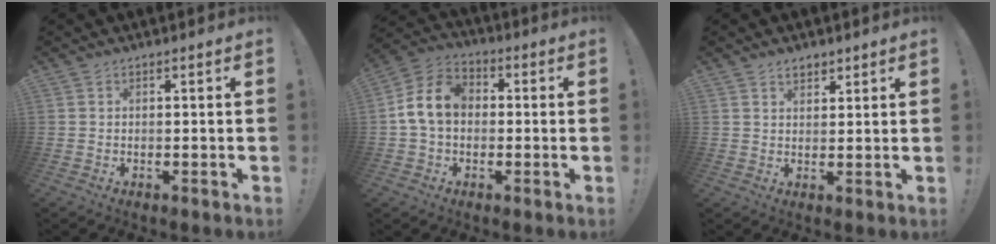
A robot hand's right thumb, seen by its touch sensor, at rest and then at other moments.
{"total": 11.8, "force": [0.6, 8.7, 7.9], "torque": [-0.147, 0.020, 0.016]}
{"total": 3.1, "force": [2.4, 1.8, 1.0], "torque": [-0.010, -0.011, 0.043]}